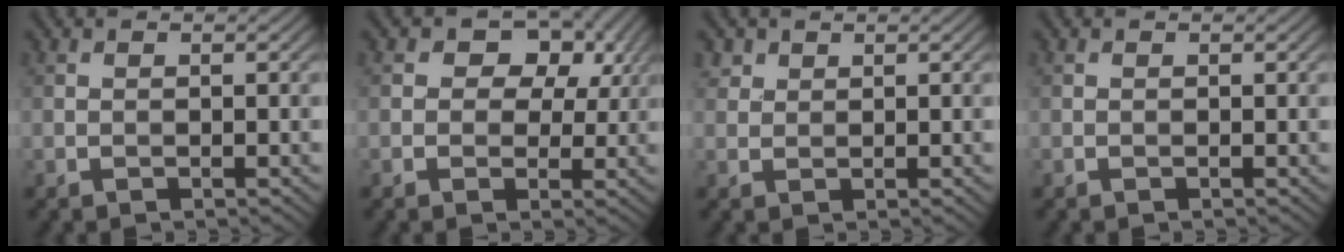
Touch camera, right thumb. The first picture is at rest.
{"total": 8.4, "force": [3.1, 6.1, 4.9], "torque": [-0.080, 0.018, 0.032]}
{"total": 1.9, "force": [1.3, 1.3, 0.4], "torque": [-0.014, 0.000, 0.033]}
{"total": 0.0}